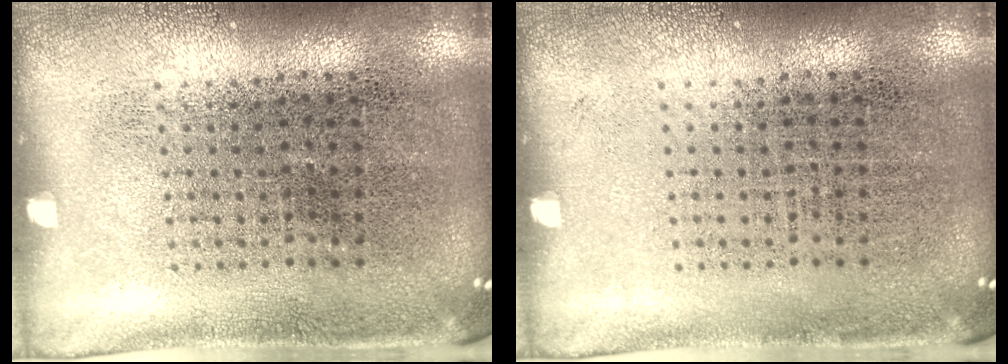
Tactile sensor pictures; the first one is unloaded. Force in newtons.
{"total": 0.0}